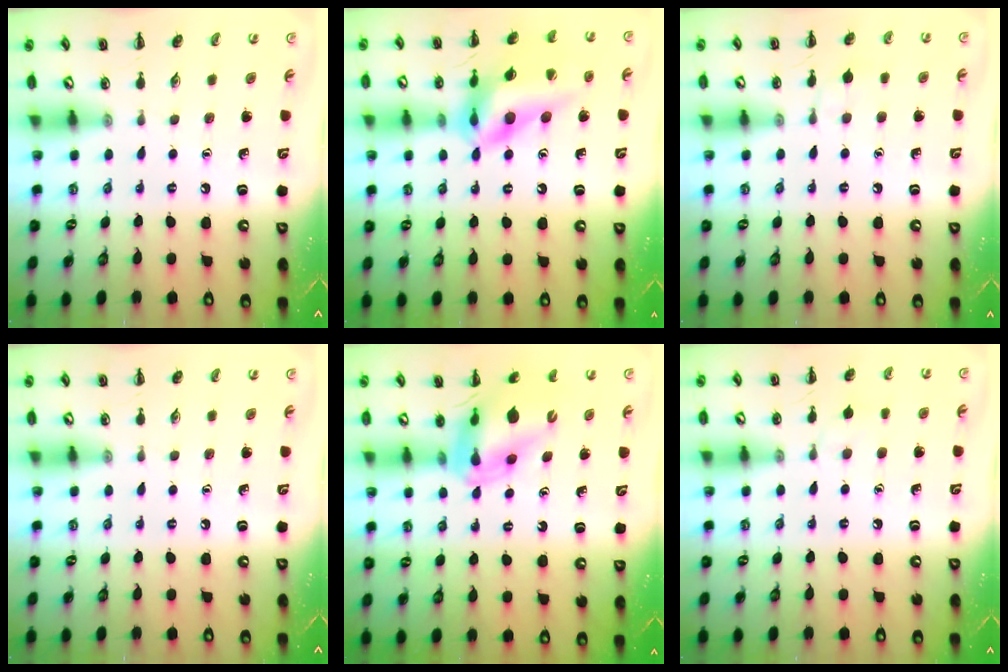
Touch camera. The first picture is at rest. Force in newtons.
{"total": 17.4, "press": 17.1, "slide": 2.9}
{"total": 6.1, "press": 5.8, "slide": 1.9}
{"total": 0.0}
{"total": 13.8, "press": 13.3, "slide": 3.7}
{"total": 6.1, "press": 5.8, "slide": 1.9}